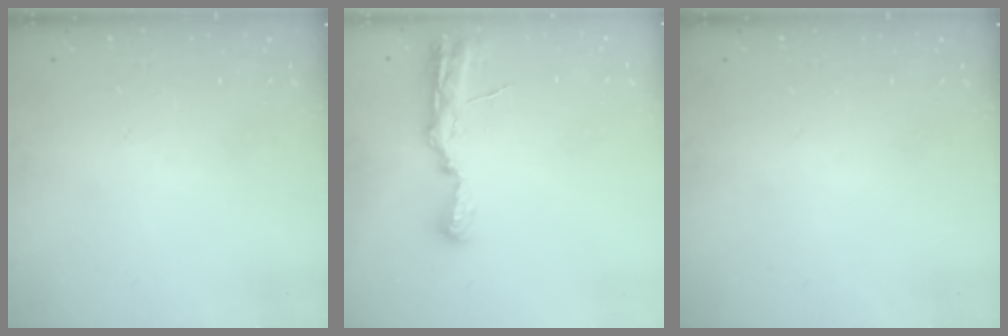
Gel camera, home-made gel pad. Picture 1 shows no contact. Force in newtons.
{"total": 8.1, "press": 8.1, "slide": 0.8}
{"total": 0.0}